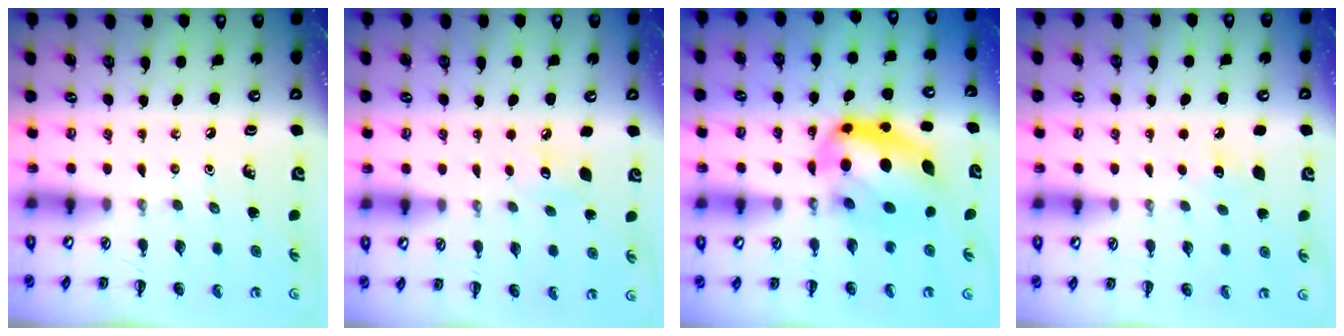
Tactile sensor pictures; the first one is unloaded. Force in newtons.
{"total": 4.7, "press": 4.6, "slide": 1.0}
{"total": 13.1, "press": 12.8, "slide": 2.9}
{"total": 5.9, "press": 5.8, "slide": 1.4}